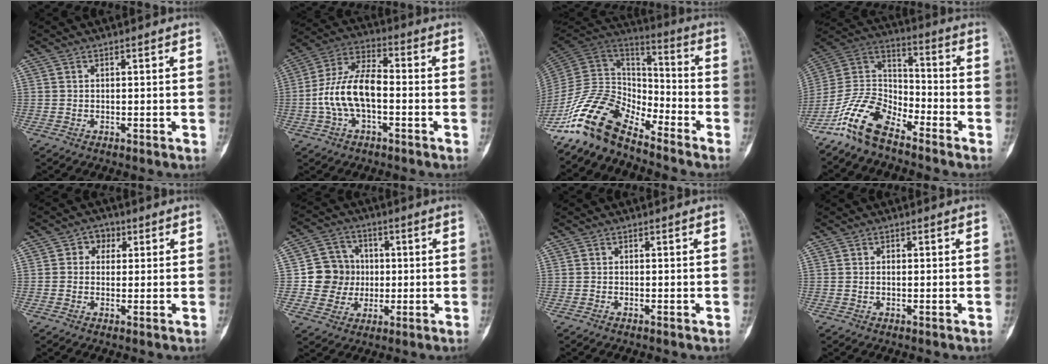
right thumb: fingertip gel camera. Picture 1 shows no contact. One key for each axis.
{"total": 12.3, "fx": -2.0, "fy": 6.2, "fz": 10.4, "tx": -0.205, "ty": 0.041, "tz": -0.043}
{"total": 14.4, "fx": -11.3, "fy": 6.1, "fz": 6.4, "tx": -0.105, "ty": 0.098, "tz": -0.230}
{"total": 12.9, "fx": -9.6, "fy": 5.5, "fz": 6.7, "tx": -0.123, "ty": 0.075, "tz": -0.196}
{"total": 3.8, "fx": 1.0, "fy": 3.3, "fz": 1.6, "tx": 0.002, "ty": 0.006, "tz": 0.006}
{"total": 9.7, "fx": -0.1, "fy": 9.2, "fz": 2.9, "tx": -0.007, "ty": 0.015, "tz": -0.003}
{"total": 0.0}
{"total": 0.8, "fx": 0.0, "fy": 0.5, "fz": 0.6, "tx": -0.010, "ty": 0.004, "tz": 0.000}